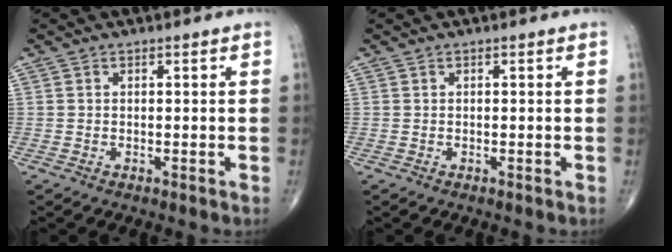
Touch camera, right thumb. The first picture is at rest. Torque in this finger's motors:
{"motor_torque": [-0.14, 0.14, -0.03, -0.03, 0.00]}